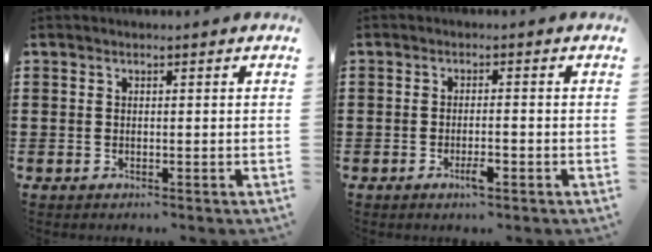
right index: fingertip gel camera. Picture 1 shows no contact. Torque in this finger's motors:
{"motor_torque": [-0.17, 0.15, 0.02, 0.01]}